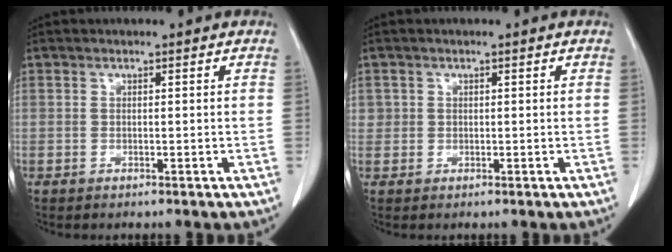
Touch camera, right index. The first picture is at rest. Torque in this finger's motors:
{"motor_torque": [0.31, 0.22, 0.14, 0.05]}